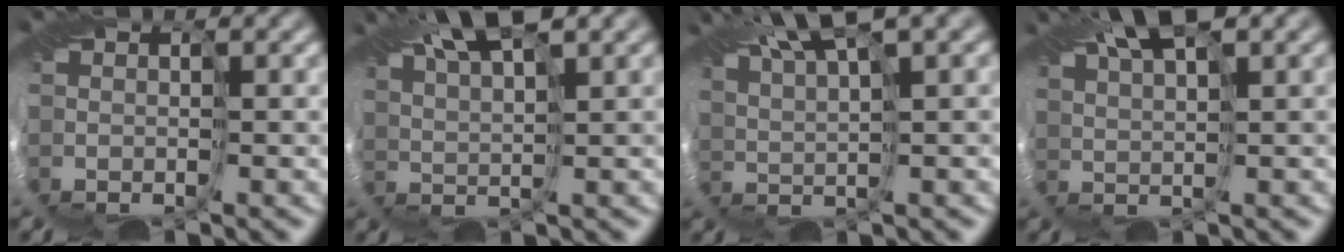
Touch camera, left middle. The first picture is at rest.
{"total": 7.2, "force": [4.6, 1.4, 5.3], "torque": [-0.098, 0.020, 0.081]}
{"total": 7.9, "force": [5.2, 1.4, 5.8], "torque": [-0.104, 0.023, 0.095]}
{"total": 6.0, "force": [3.7, 1.2, 4.6], "torque": [-0.084, 0.018, 0.069]}